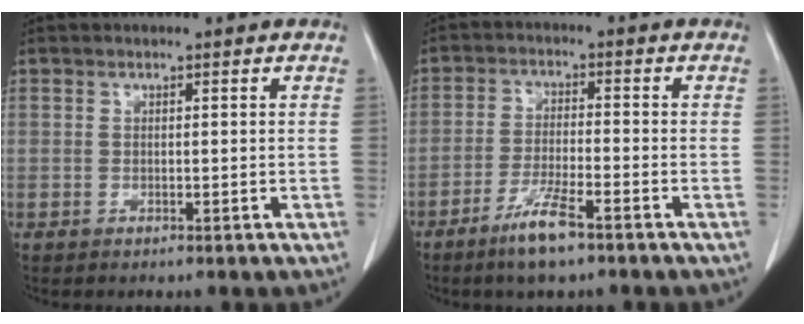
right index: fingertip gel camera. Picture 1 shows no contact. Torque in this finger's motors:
{"motor_torque": [0.66, -0.37, 0.10, 0.07]}